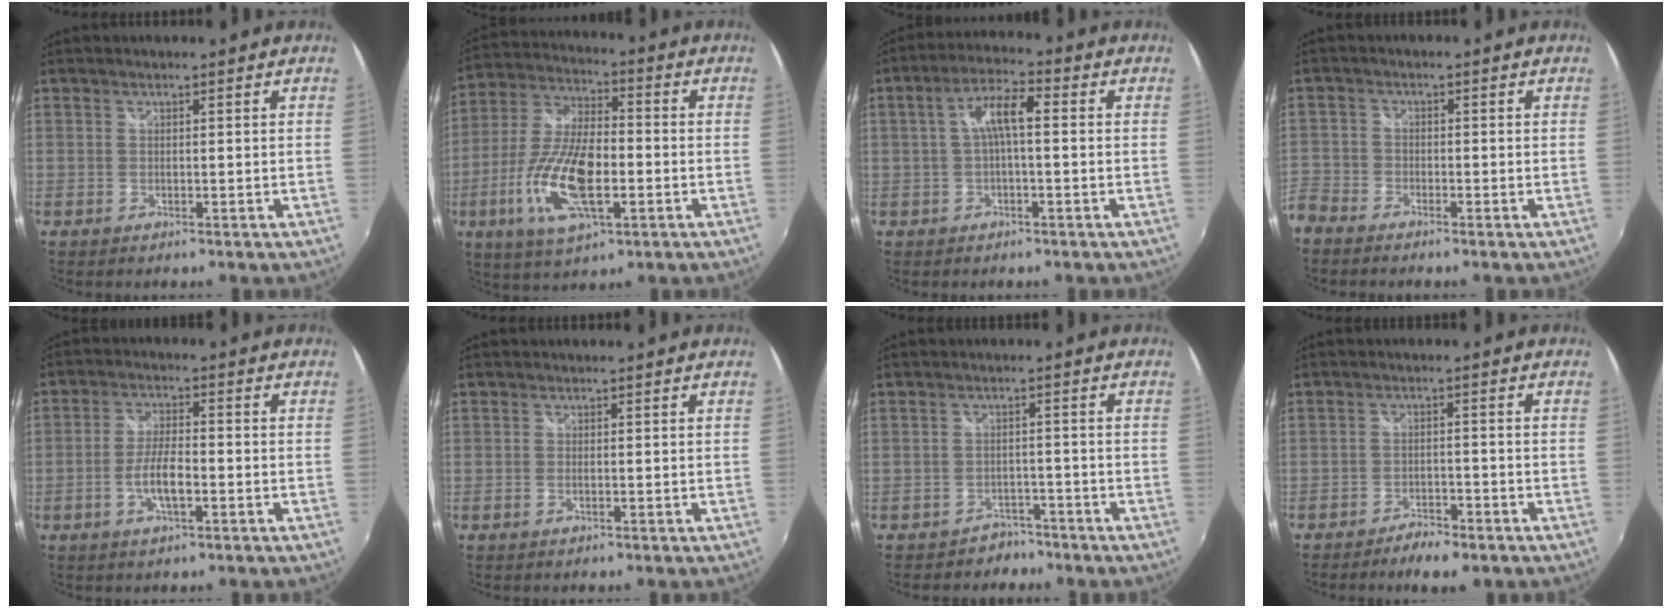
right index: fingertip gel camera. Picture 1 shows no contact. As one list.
[{"total": 16.2, "force": [-4.9, 6.1, 14.2], "torque": [-0.297, -0.009, -0.090]}, {"total": 6.0, "force": [0.1, 1.5, 5.8], "torque": [-0.116, 0.017, 0.003]}, {"total": 7.5, "force": [-4.9, 5.5, 1.7], "torque": [-0.074, -0.005, -0.108]}, {"total": 6.0, "force": [-2.2, 1.6, 5.3], "torque": [-0.109, 0.002, -0.040]}, {"total": 0.8, "force": [-0.3, 0.1, 0.7], "torque": [-0.015, 0.001, -0.007]}, {"total": 4.0, "force": [-3.1, 2.4, -0.5], "torque": [0.006, 0.018, -0.044]}, {"total": 5.7, "force": [-4.6, 1.8, 2.9], "torque": [-0.071, -0.004, -0.072]}]